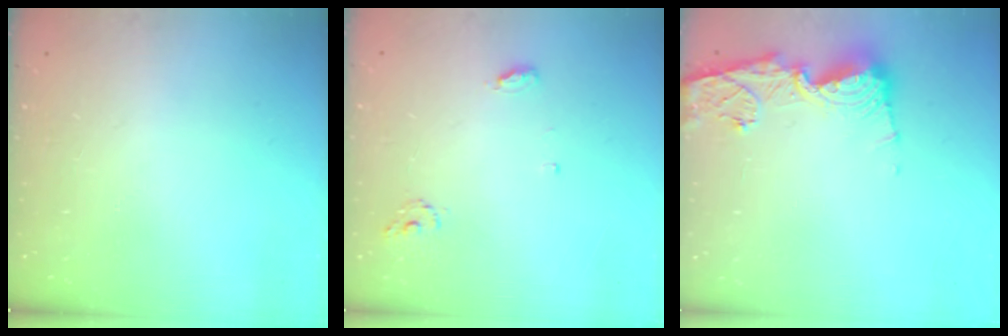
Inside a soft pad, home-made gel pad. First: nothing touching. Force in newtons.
{"total": 5.1, "press": 5.1, "slide": 0.4}
{"total": 11.2, "press": 11.2, "slide": 1.3}